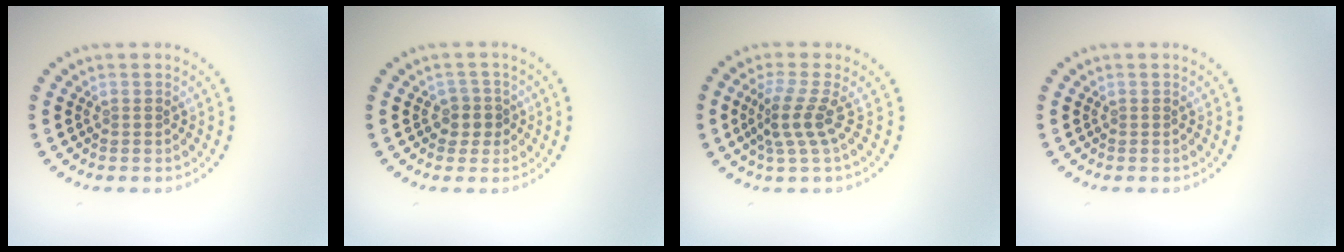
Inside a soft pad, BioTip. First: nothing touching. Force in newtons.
{"total": 1.7, "press": 1.5, "slide": 0.9}
{"total": 3.0, "press": 2.0, "slide": 2.3}
{"total": 0.0}